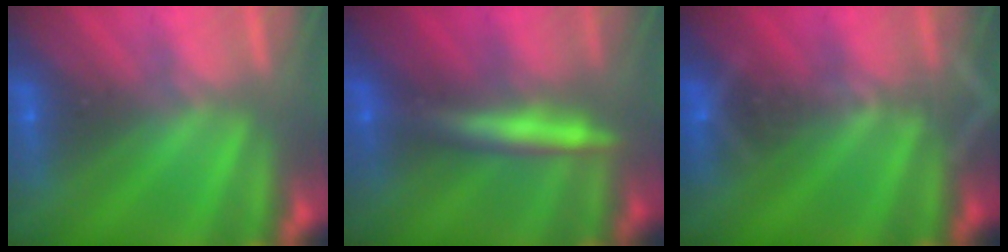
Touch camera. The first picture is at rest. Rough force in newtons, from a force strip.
{"total": 2.9}
{"total": 3.7}